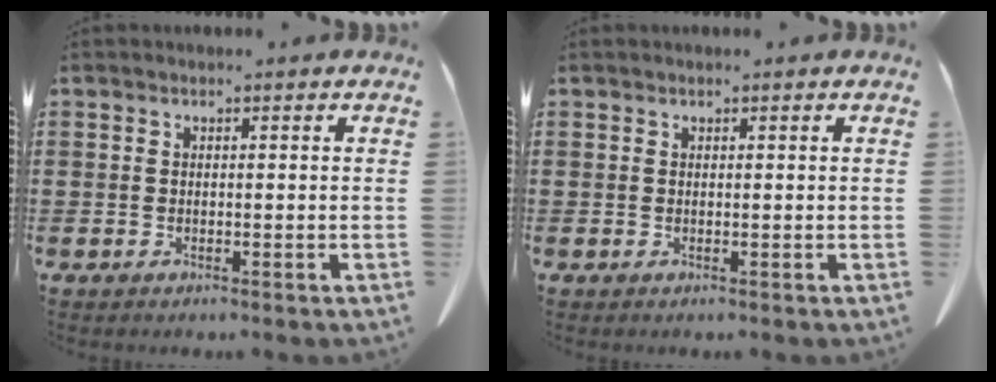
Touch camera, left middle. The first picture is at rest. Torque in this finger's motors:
{"motor_torque": [-0.56, 0.65, -0.03, -0.01]}